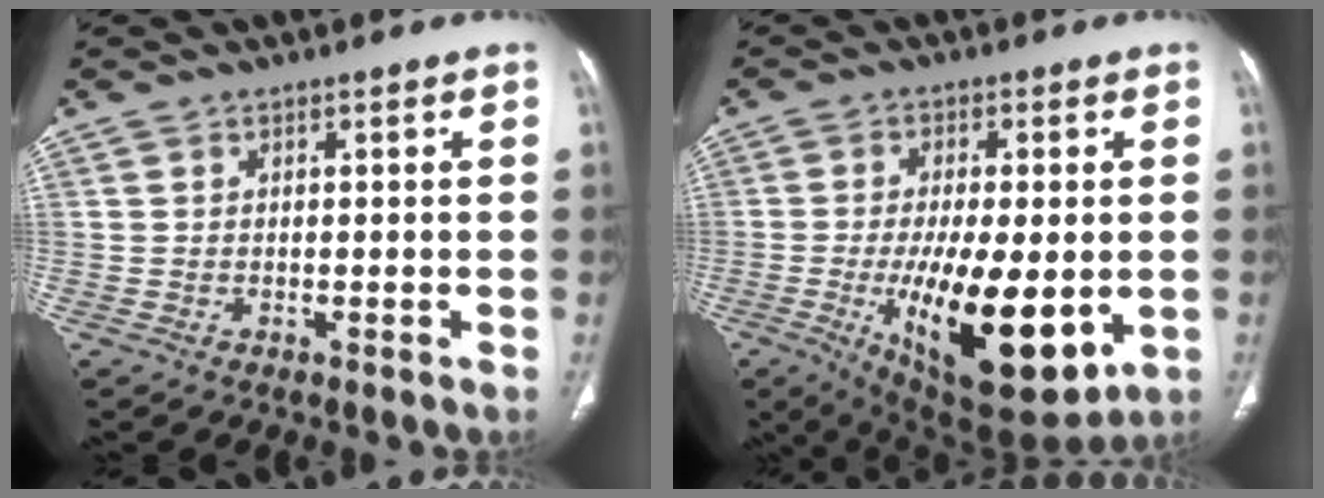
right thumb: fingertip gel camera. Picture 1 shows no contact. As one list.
[{"total": 20.3, "force": [-4.4, 7.8, 18.2], "torque": [-0.290, -0.024, -0.048]}]